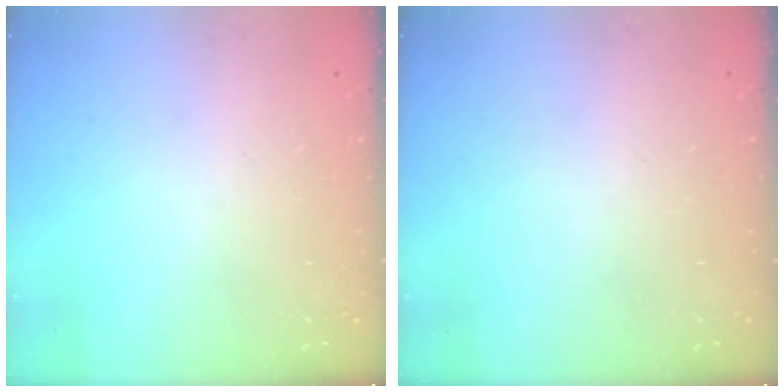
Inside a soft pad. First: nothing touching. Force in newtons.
{"total": 0.0}